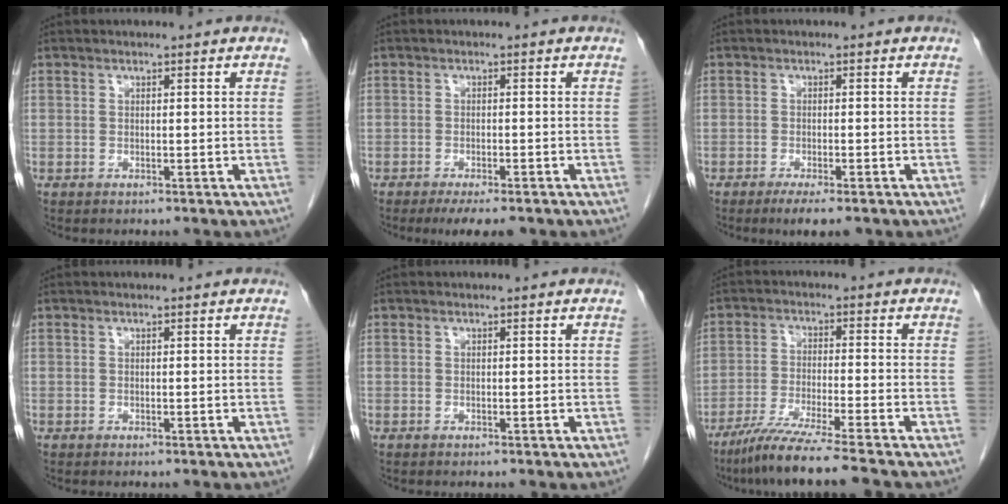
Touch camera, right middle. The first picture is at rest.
{"total": 5.8, "force": [-4.4, 1.3, 3.5], "torque": [-0.043, -0.008, -0.062]}
{"total": 4.3, "force": [-3.0, 0.8, 3.0], "torque": [-0.042, -0.009, -0.042]}
{"total": 0.0}
{"total": 0.0}
{"total": 10.3, "force": [-8.3, -1.4, 5.9], "torque": [-0.089, -0.036, -0.141]}